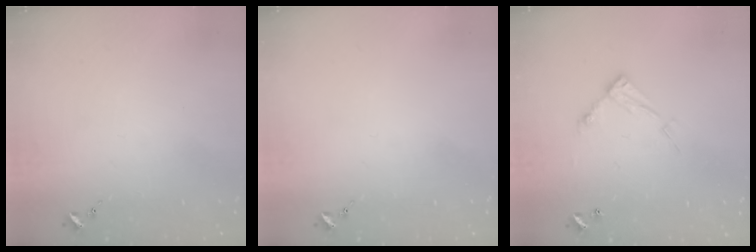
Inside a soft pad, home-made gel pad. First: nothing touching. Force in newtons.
{"total": 0.0}
{"total": 10.4, "press": 10.3, "slide": 0.7}